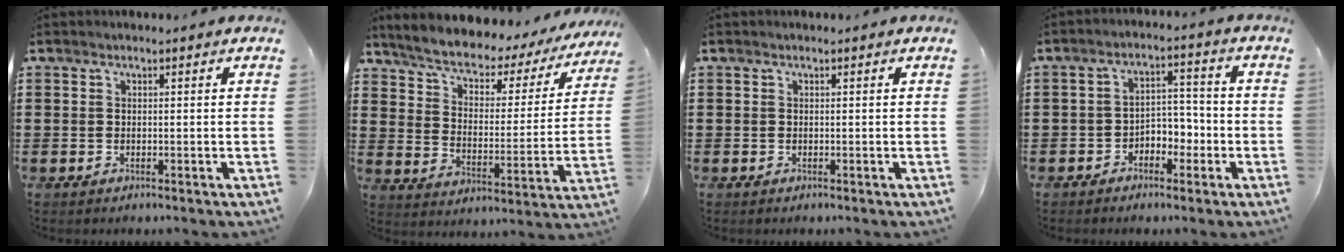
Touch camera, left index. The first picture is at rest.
{"total": 4.8, "force": [4.2, 1.5, 2.0], "torque": [-0.061, -0.034, 0.062]}
{"total": 0.0}
{"total": 3.9, "force": [-2.6, 2.5, 1.5], "torque": [-0.034, 0.012, -0.055]}